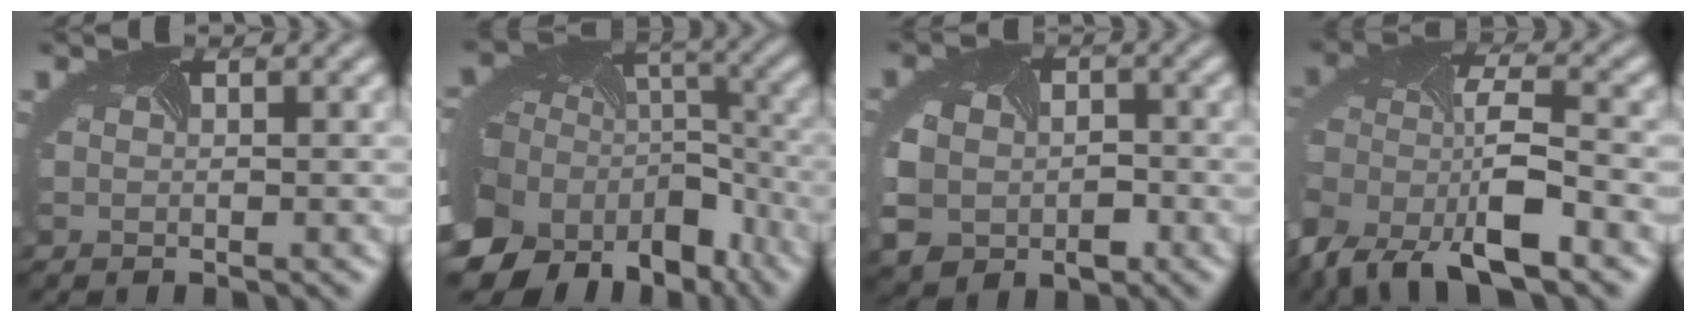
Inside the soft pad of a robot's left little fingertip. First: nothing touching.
{"total": 21.1, "force": [-9.5, 14.7, 11.8], "torque": [-0.245, -0.059, -0.111]}
{"total": 6.9, "force": [-2.1, 5.4, 3.7], "torque": [-0.082, -0.024, -0.029]}
{"total": 10.3, "force": [-6.2, 4.2, 7.2], "torque": [-0.139, -0.020, -0.112]}